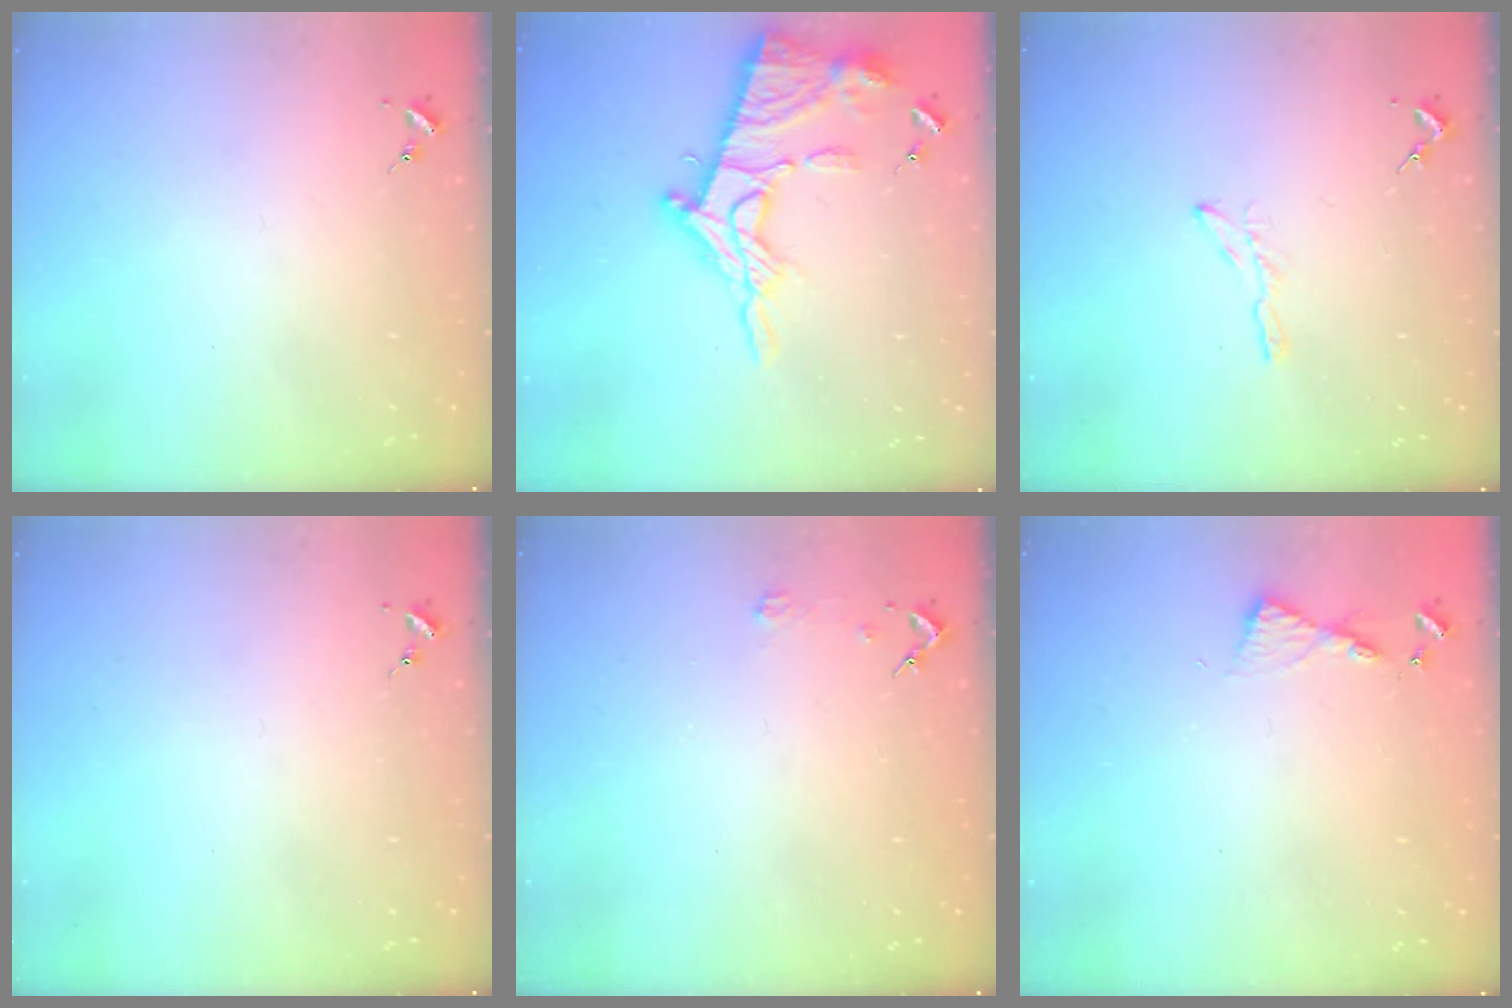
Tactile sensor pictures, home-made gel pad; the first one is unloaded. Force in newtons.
{"total": 17.7, "press": 17.7, "slide": 1.6}
{"total": 3.5, "press": 3.5, "slide": 0.4}
{"total": 0.0}
{"total": 2.3, "press": 2.3, "slide": 0.2}
{"total": 5.3, "press": 5.3, "slide": 0.5}